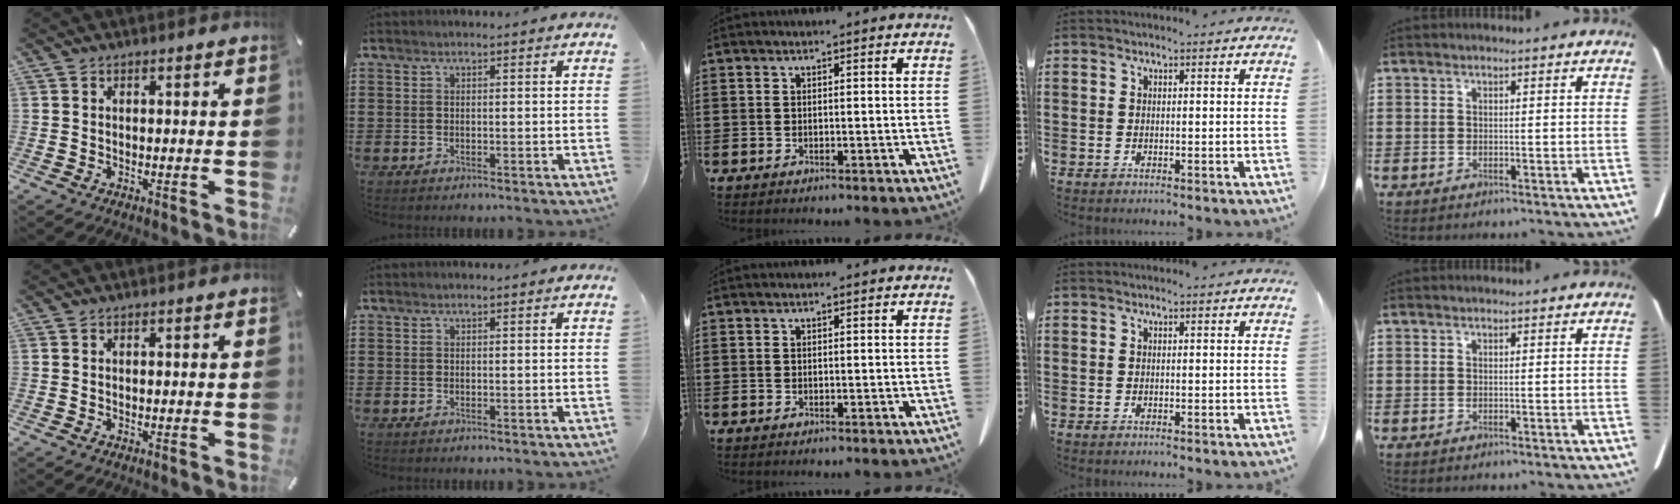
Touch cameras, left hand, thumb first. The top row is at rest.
{}